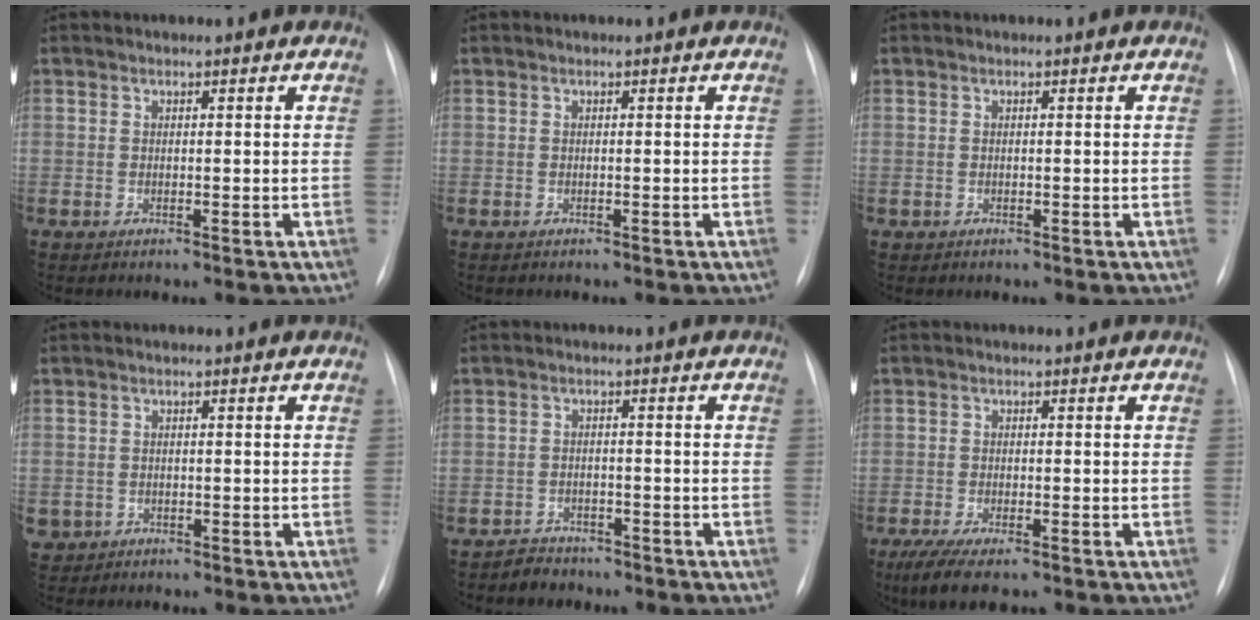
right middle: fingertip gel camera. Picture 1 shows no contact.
{"total": 0.0}
{"total": 0.0}
{"total": 2.5, "force": [-1.0, 2.3, 0.3], "torque": [-0.005, 0.002, -0.012]}
{"total": 3.0, "force": [-2.5, 1.7, -0.4], "torque": [0.000, 0.006, -0.040]}
{"total": 6.5, "force": [-4.5, 1.7, 4.4], "torque": [-0.078, -0.018, -0.071]}